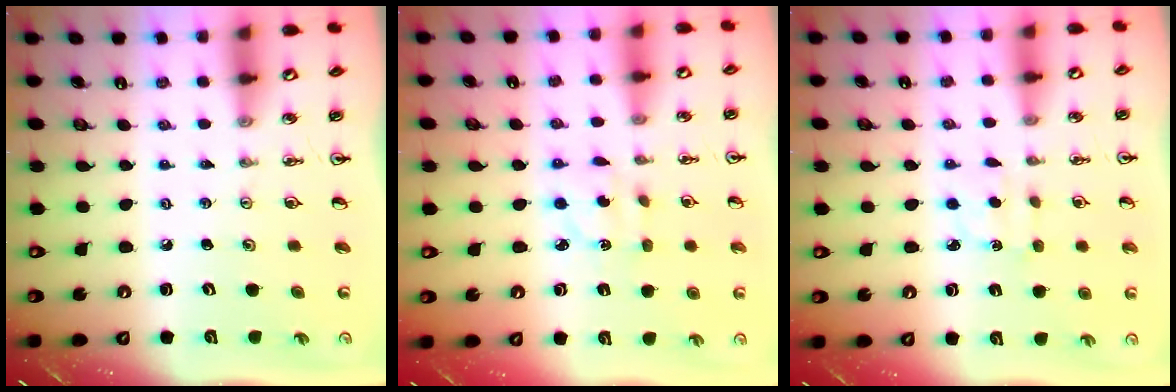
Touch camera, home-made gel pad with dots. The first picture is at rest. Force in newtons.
{"total": 3.5, "press": 3.4, "slide": 0.9}
{"total": 3.4, "press": 3.4, "slide": 0.5}